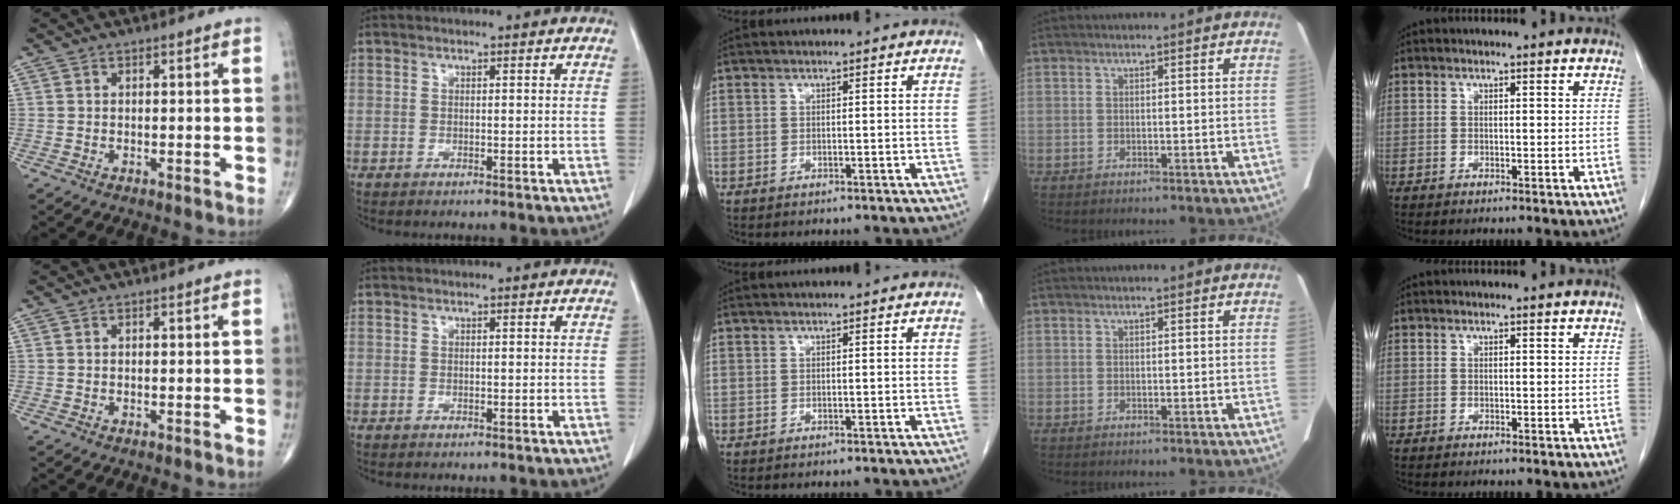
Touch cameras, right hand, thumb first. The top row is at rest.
{}